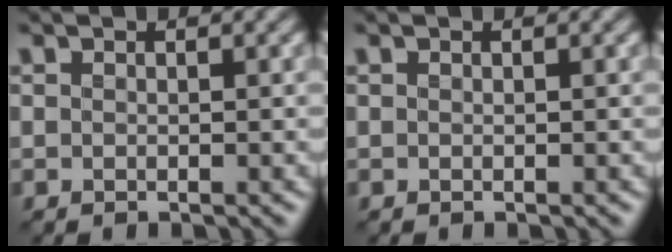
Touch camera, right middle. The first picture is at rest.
{"total": 0.0}